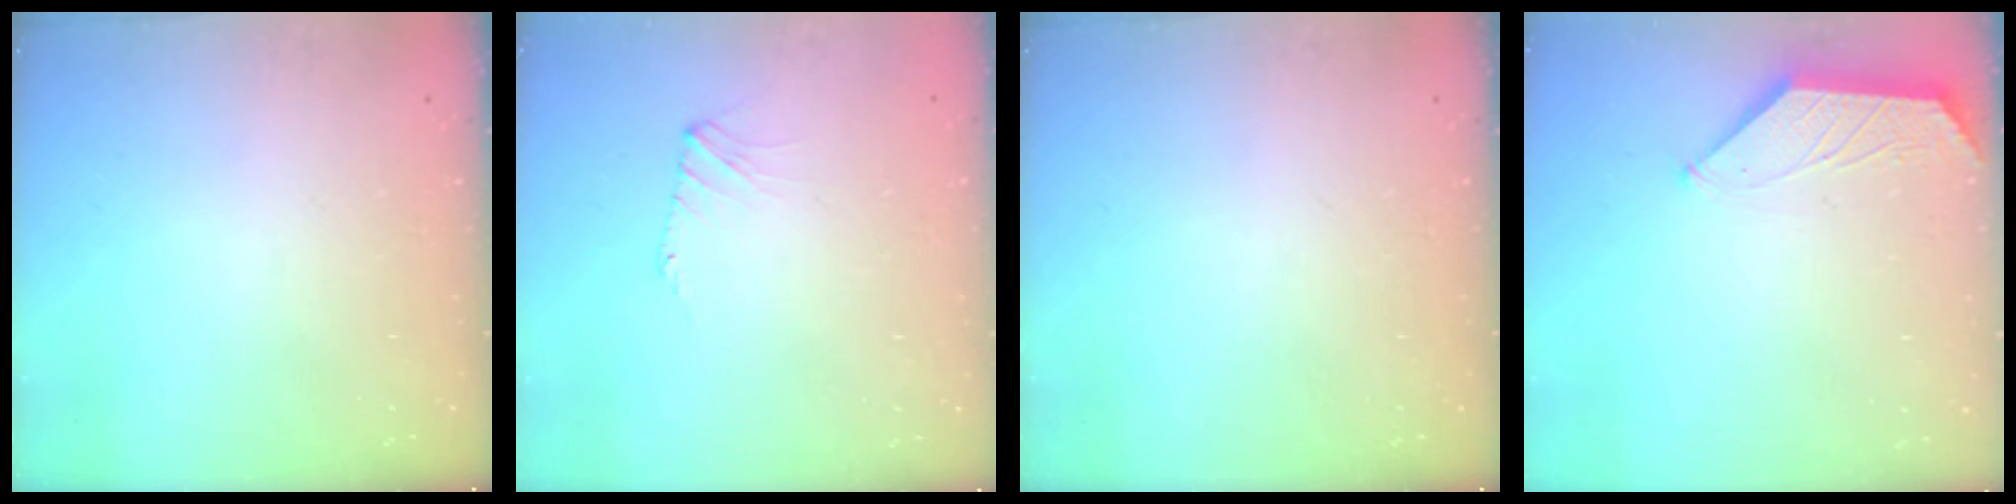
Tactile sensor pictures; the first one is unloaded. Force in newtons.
{"total": 2.5, "press": 2.4, "slide": 0.6}
{"total": 0.0}
{"total": 1.2, "press": 1.2, "slide": 0.3}